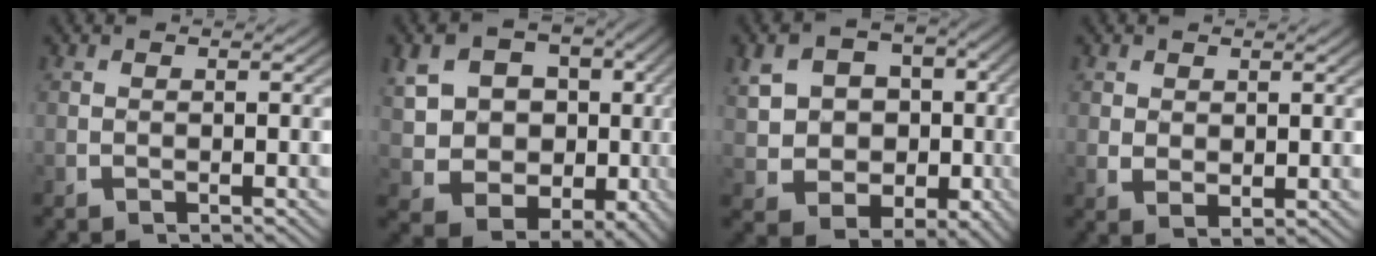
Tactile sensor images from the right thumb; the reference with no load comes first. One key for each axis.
{"total": 17.1, "fx": 0.2, "fy": 14.1, "fz": 9.8, "tx": -0.218, "ty": -0.067, "tz": 0.014}
{"total": 14.4, "fx": 0.2, "fy": 11.7, "fz": 8.3, "tx": -0.182, "ty": -0.057, "tz": 0.016}
{"total": 1.7, "fx": 0.8, "fy": 1.0, "fz": 1.1, "tx": -0.023, "ty": -0.011, "tz": 0.028}